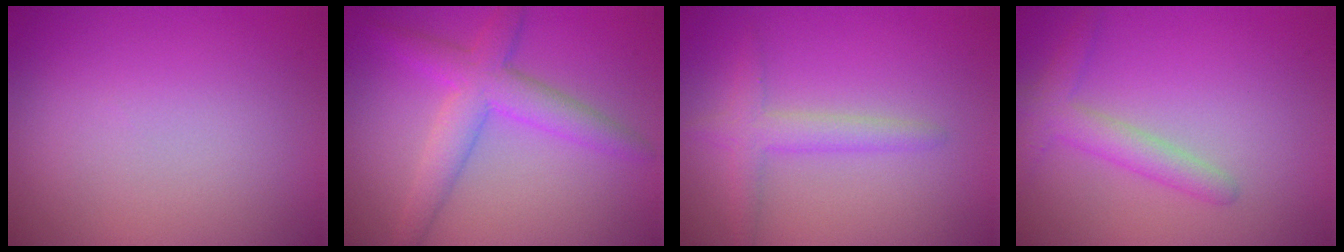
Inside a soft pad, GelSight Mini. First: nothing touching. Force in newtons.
{"total": 4.6, "press": 4.6, "slide": 0.1}
{"total": 2.4, "press": 2.4, "slide": 0.2}
{"total": 2.1, "press": 2.1, "slide": 0.2}